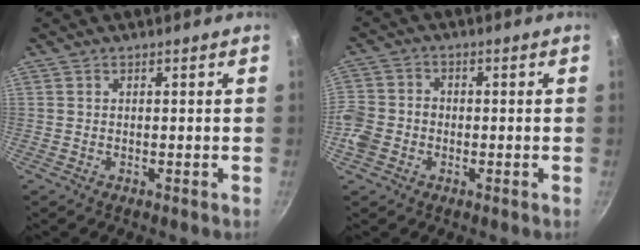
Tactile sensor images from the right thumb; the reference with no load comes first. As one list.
[{"total": 6.9, "force": [-2.0, 5.7, 3.3], "torque": [-0.067, 0.019, -0.041]}]